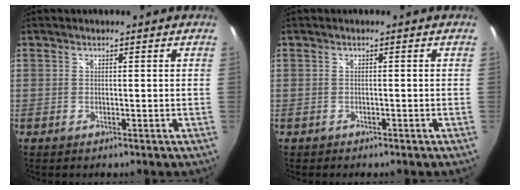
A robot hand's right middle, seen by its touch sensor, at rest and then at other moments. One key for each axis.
{"total": 0.6, "fx": -0.5, "fy": 0.4, "fz": 0.0, "tx": -0.004, "ty": -0.001, "tz": -0.008}